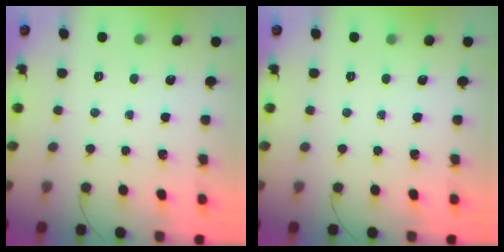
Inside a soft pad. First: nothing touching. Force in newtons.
{"total": 0.0}